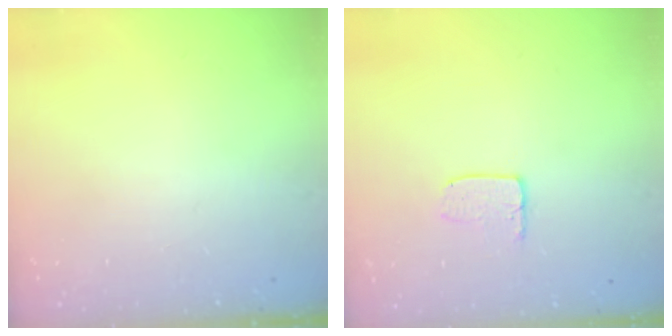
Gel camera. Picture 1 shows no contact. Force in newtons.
{"total": 5.8, "press": 5.8, "slide": 0.4}